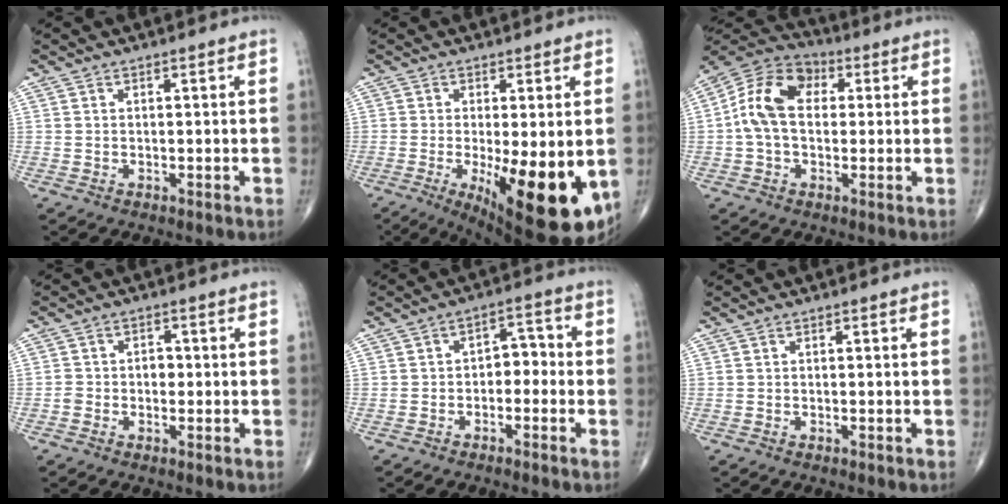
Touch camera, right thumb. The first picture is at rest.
{"total": 17.6, "force": [-4.3, 5.7, 16.1], "torque": [-0.200, -0.030, -0.043]}
{"total": 12.5, "force": [1.3, 8.5, 9.1], "torque": [-0.164, 0.032, 0.012]}
{"total": 3.5, "force": [-0.9, 2.7, 2.0], "torque": [-0.025, 0.022, -0.019]}
{"total": 4.8, "force": [-1.2, 3.2, 3.4], "torque": [-0.026, 0.029, -0.030]}
{"total": 0.0}